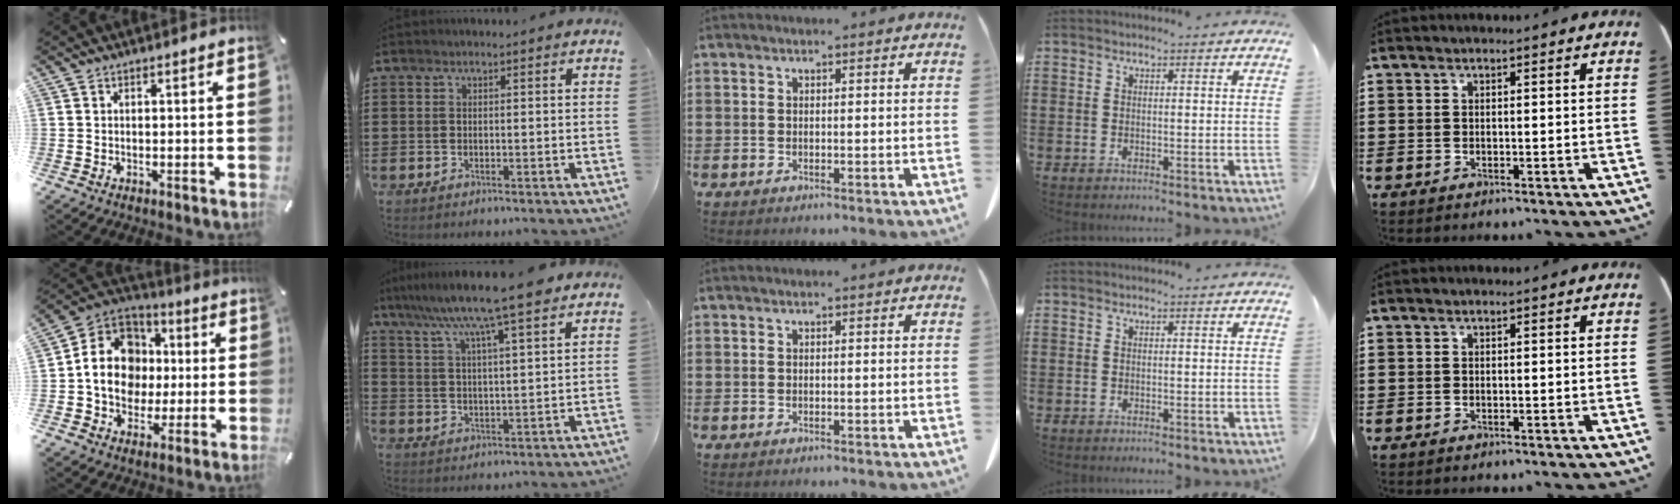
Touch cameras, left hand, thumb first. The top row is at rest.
{"thumb": {"total": 15.1, "force": [-0.9, 13.2, 7.2], "torque": [-0.149, 0.013, -0.015]}, "index": {"total": 9.2, "force": [7.6, -0.4, 5.1], "torque": [-0.117, -0.036, 0.124]}}